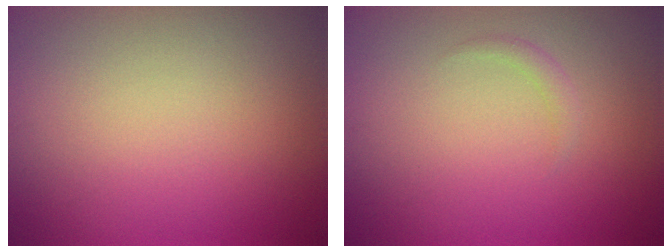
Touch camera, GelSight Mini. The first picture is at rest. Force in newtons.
{"total": 0.9, "press": 0.9, "slide": 0.1}